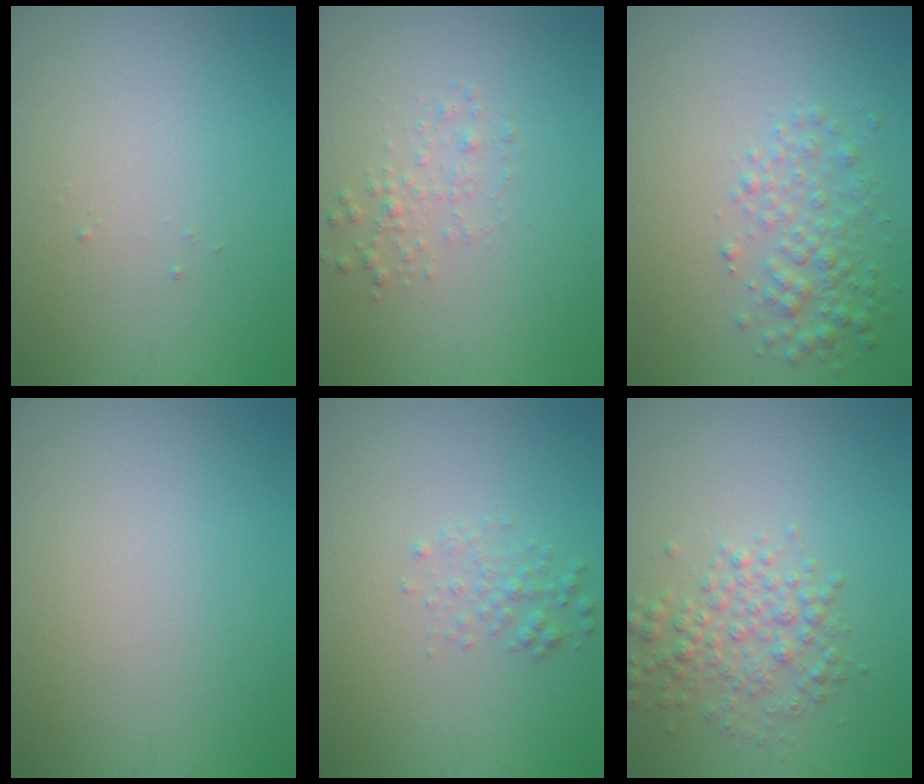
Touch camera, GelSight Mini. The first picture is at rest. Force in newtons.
{"total": 1.4, "press": 1.4, "slide": 0.0}
{"total": 2.8, "press": 2.8, "slide": 0.1}
{"total": 0.0}
{"total": 1.4, "press": 1.4, "slide": 0.0}
{"total": 3.2, "press": 3.2, "slide": 0.1}